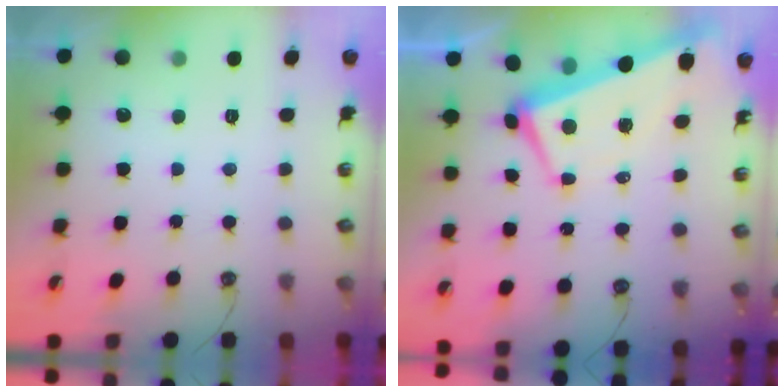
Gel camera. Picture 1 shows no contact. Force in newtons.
{"total": 1.9, "press": 1.5, "slide": 1.2}